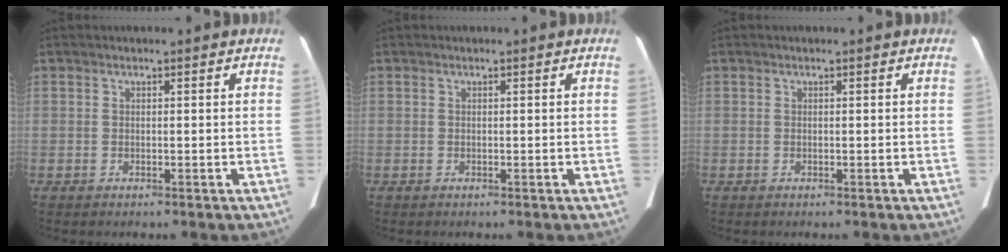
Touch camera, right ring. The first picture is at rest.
{"total": 0.0}
{"total": 0.0}